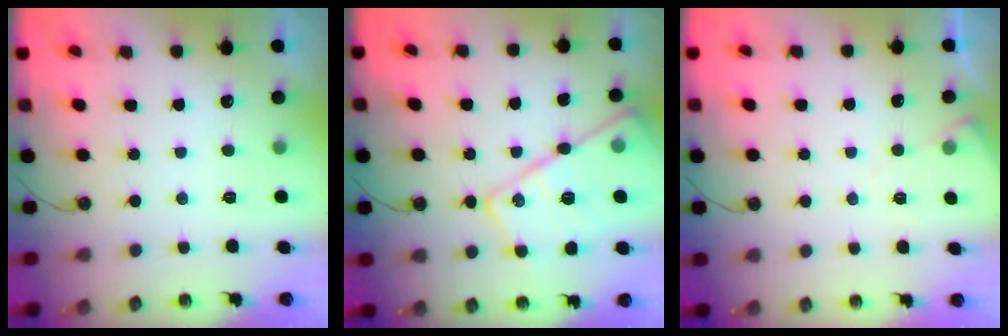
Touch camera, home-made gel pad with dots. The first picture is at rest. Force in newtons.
{"total": 20.1, "press": 20.1, "slide": 1.7}
{"total": 4.3, "press": 4.3, "slide": 0.7}